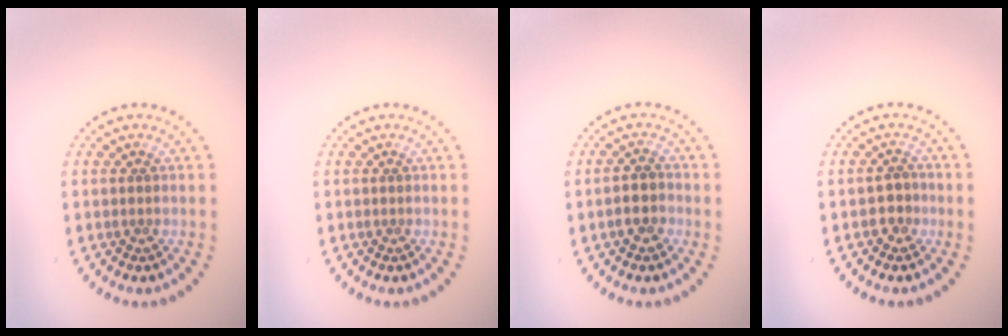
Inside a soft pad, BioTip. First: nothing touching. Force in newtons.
{"total": 0.0}
{"total": 2.3, "press": 2.1, "slide": 0.8}
{"total": 1.8, "press": 1.6, "slide": 0.7}